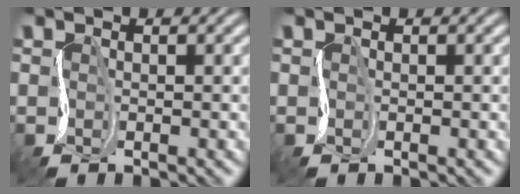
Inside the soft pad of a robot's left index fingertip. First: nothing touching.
{"total": 0.0}